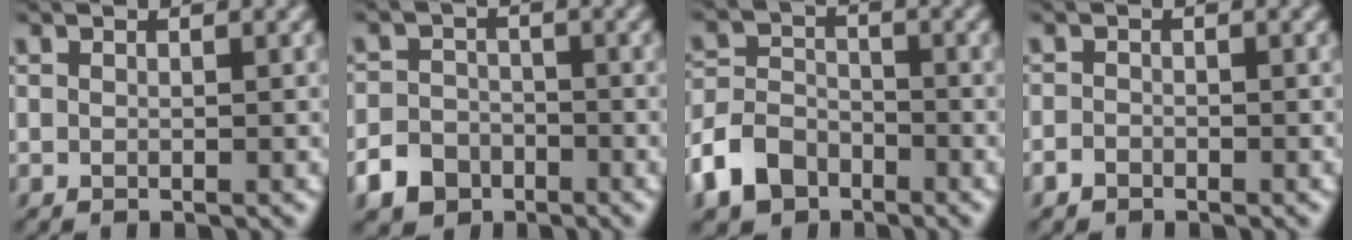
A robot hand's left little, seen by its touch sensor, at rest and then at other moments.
{"total": 5.7, "force": [-3.6, 4.3, 1.1], "torque": [-0.011, -0.015, -0.078]}
{"total": 5.1, "force": [-3.2, 3.5, 2.0], "torque": [-0.047, 0.004, -0.071]}
{"total": 1.1, "force": [-0.8, 0.7, 0.2], "torque": [0.005, 0.000, -0.016]}